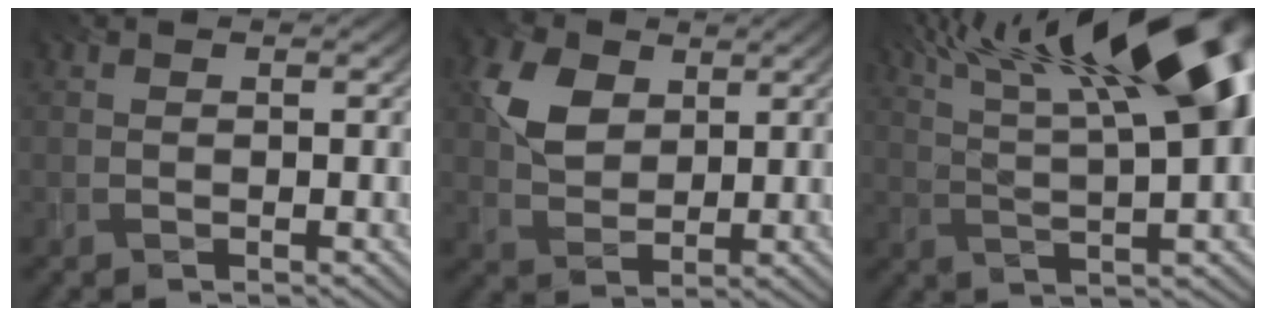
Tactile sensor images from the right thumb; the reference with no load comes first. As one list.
[{"total": 6.6, "force": [2.6, 4.5, 4.1], "torque": [-0.098, 0.004, 0.049]}, {"total": 18.2, "force": [7.9, 6.3, 15.2], "torque": [-0.225, 0.057, 0.113]}]